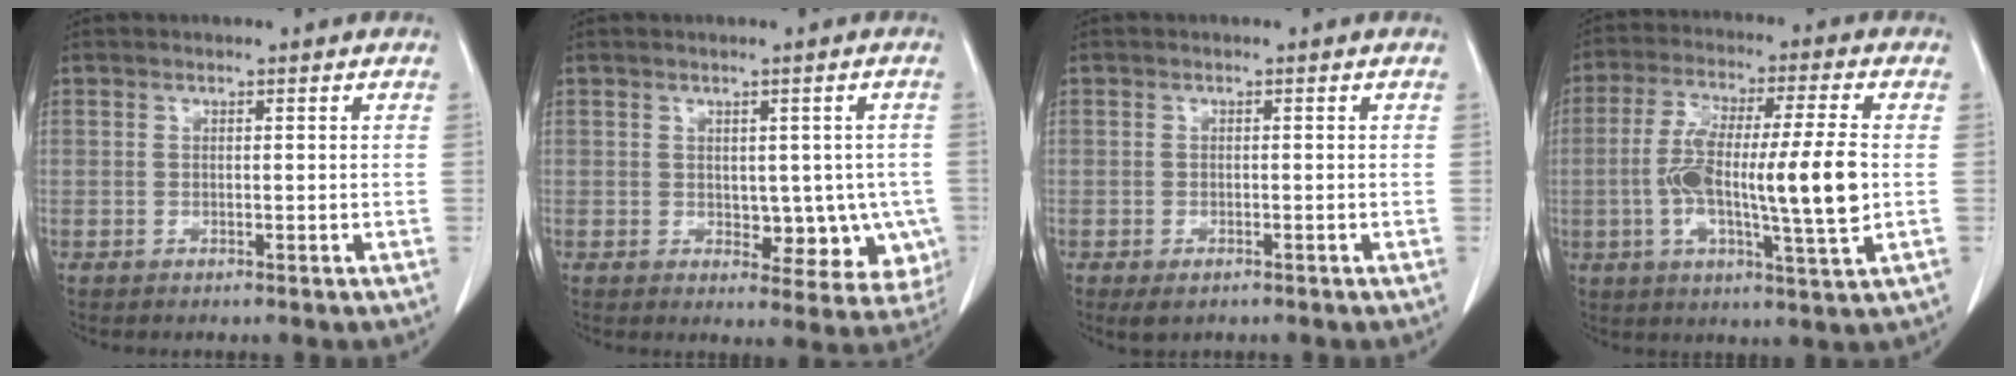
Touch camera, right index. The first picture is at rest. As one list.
[{"total": 8.0, "force": [-1.1, 4.9, 6.2], "torque": [-0.050, 0.006, -0.003]}, {"total": 2.0, "force": [-1.1, 1.0, 1.3], "torque": [-0.021, -0.003, -0.007]}, {"total": 15.3, "force": [-1.2, 1.5, 15.2], "torque": [-0.276, 0.003, -0.024]}]